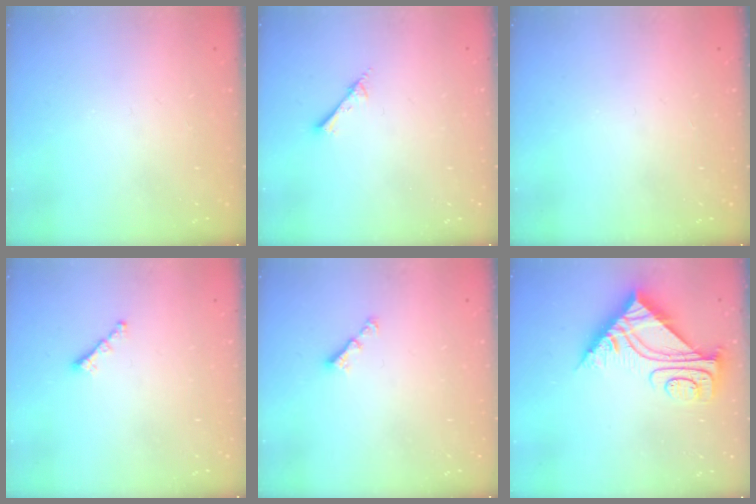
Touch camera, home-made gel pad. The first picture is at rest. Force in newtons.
{"total": 2.4, "press": 2.4, "slide": 0.2}
{"total": 0.0}
{"total": 1.6, "press": 1.5, "slide": 0.5}
{"total": 2.8, "press": 2.7, "slide": 0.5}
{"total": 8.9, "press": 8.8, "slide": 0.7}